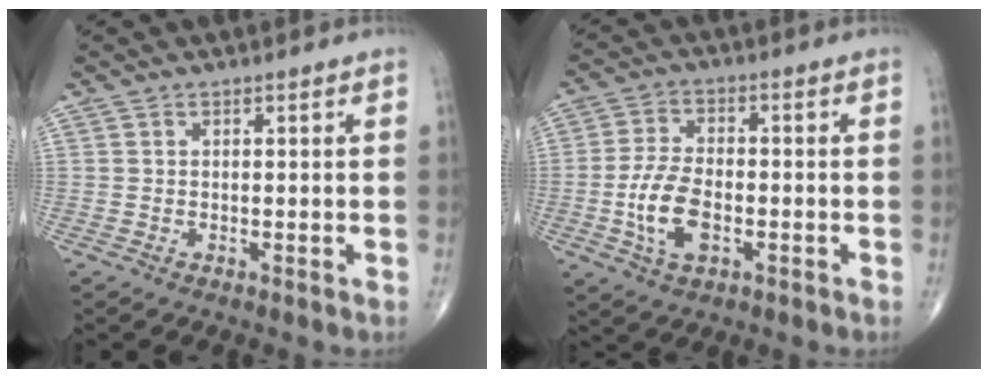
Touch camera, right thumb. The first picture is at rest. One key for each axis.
{"total": 9.3, "fx": -2.4, "fy": 5.1, "fz": 7.4, "tx": -0.147, "ty": 0.009, "tz": -0.045}